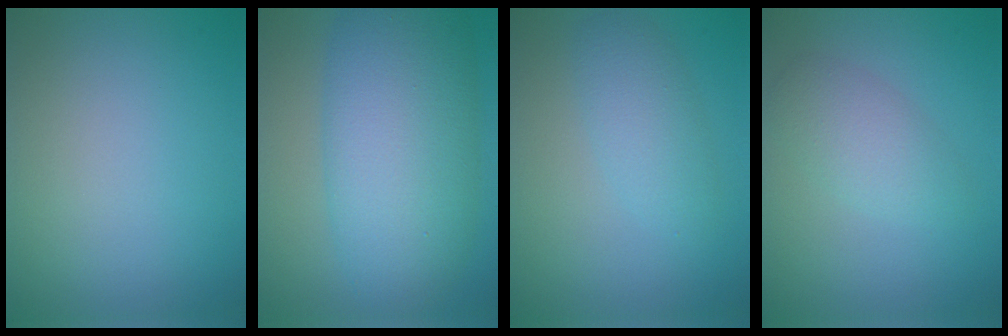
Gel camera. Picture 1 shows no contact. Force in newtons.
{"total": 10.4, "press": 10.4, "slide": 0.1}
{"total": 2.7, "press": 2.7, "slide": 0.1}
{"total": 2.9, "press": 2.9, "slide": 0.2}